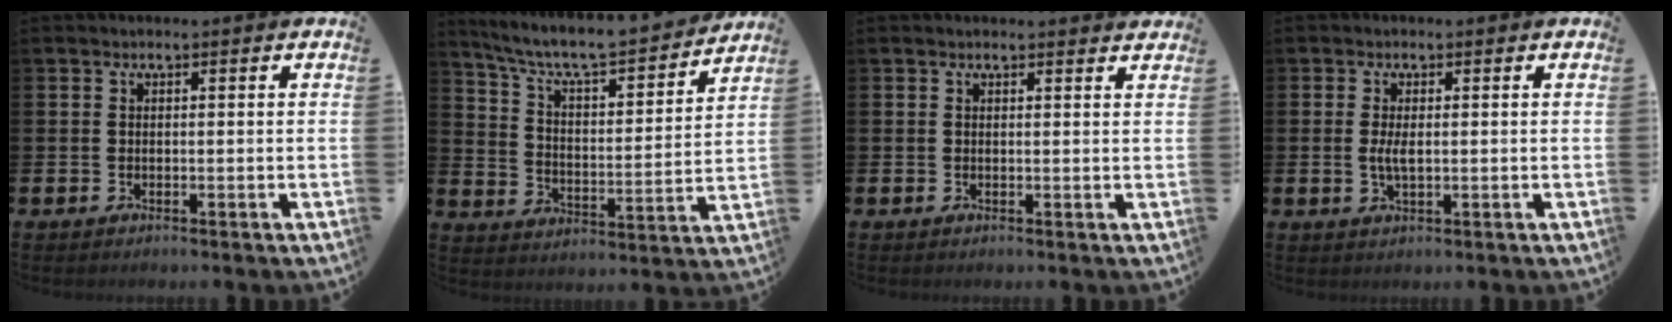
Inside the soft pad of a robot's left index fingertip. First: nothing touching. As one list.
[{"total": 7.7, "force": [7.1, 1.2, 2.8], "torque": [-0.091, -0.054, 0.118]}, {"total": 0.7, "force": [0.7, 0.1, 0.1], "torque": [0.007, -0.003, 0.011]}, {"total": 2.5, "force": [0.1, 0.9, 2.3], "torque": [-0.035, -0.001, -0.001]}]